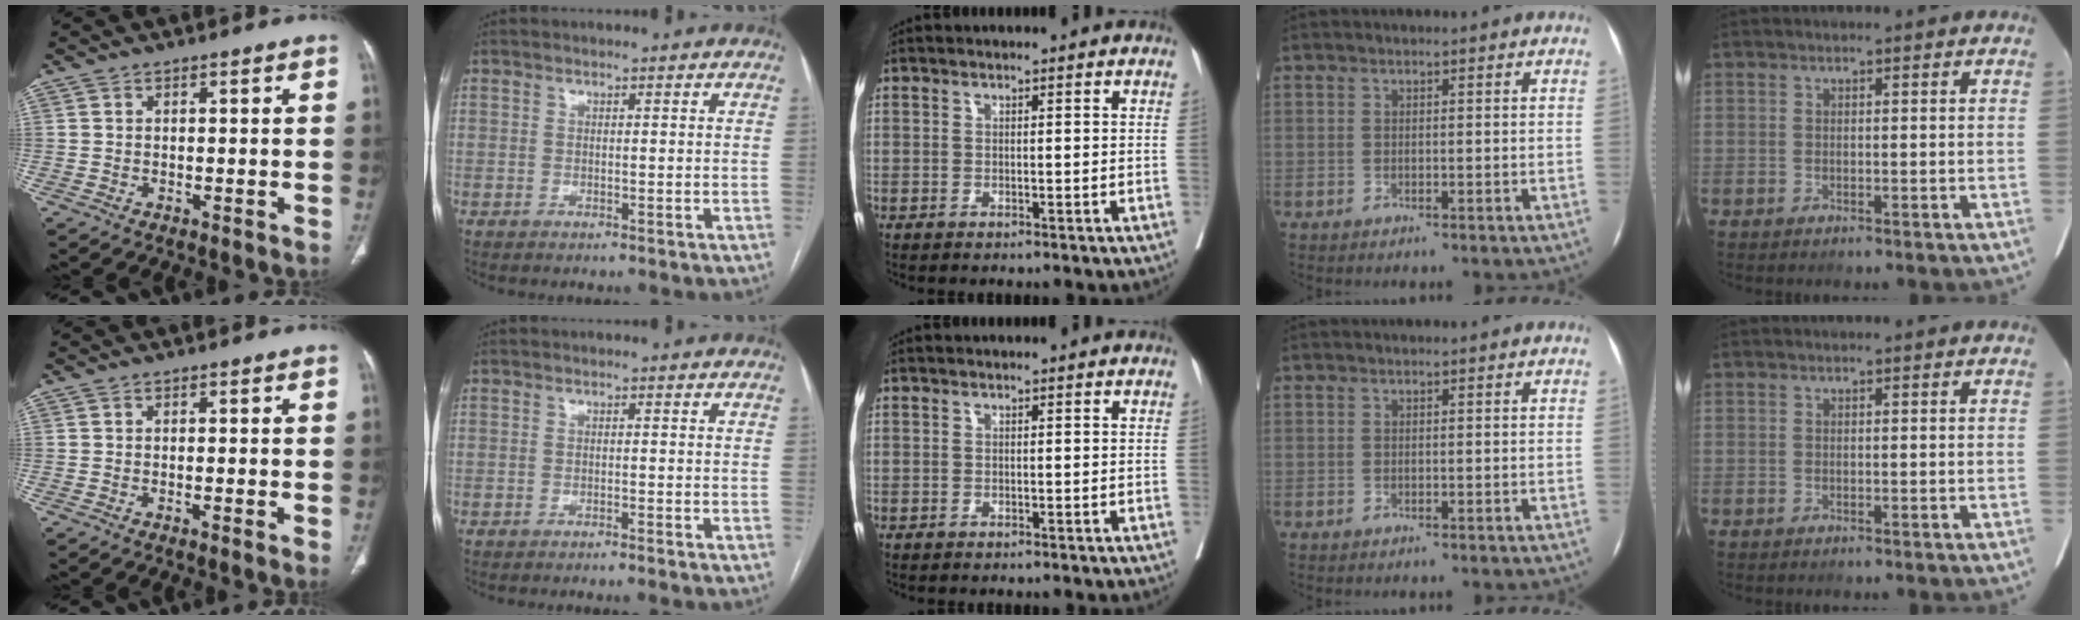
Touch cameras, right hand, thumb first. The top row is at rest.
{"thumb": {"total": 1.6, "force": [-0.4, 0.1, 1.5], "torque": [-0.030, -0.004, -0.006]}, "index": {"total": 2.0, "force": [-1.7, -0.5, 0.9], "torque": [-0.011, 0.005, -0.024]}}